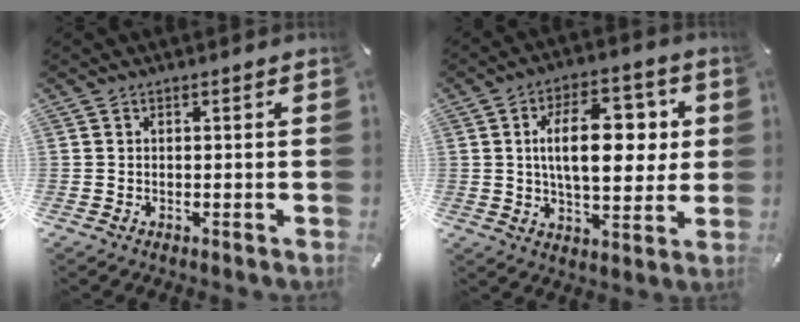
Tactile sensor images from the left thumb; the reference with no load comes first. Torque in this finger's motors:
{"motor_torque": [1.90, 1.83, 1.87, -0.27, 0.18]}